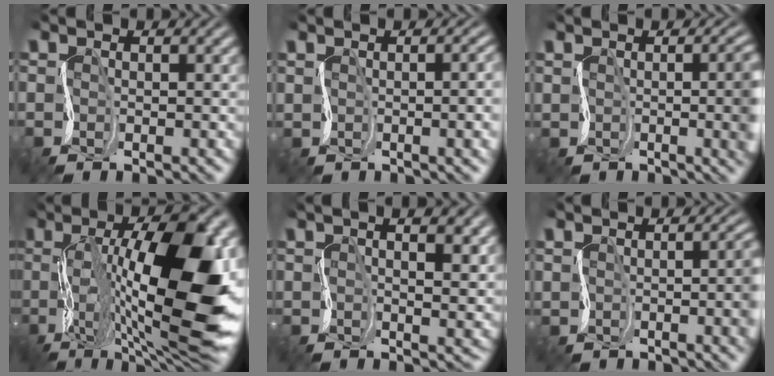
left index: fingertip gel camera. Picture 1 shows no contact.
{"total": 3.7, "force": [0.4, 1.8, 3.2], "torque": [-0.013, 0.003, 0.014]}
{"total": 3.5, "force": [0.7, 0.9, 3.3], "torque": [-0.029, -0.003, 0.020]}
{"total": 14.2, "force": [0.7, 6.0, 12.8], "torque": [-0.223, 0.015, 0.012]}
{"total": 4.6, "force": [2.6, 1.3, 3.6], "torque": [-0.044, 0.017, 0.031]}
{"total": 2.1, "force": [0.4, 0.2, 2.1], "torque": [-0.027, -0.004, 0.017]}